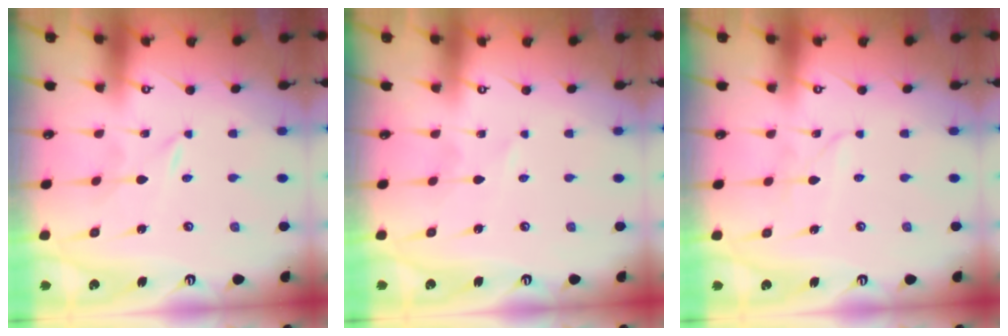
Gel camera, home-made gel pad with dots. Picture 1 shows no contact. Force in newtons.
{"total": 1.4, "press": 1.4, "slide": 0.2}
{"total": 2.1, "press": 2.1, "slide": 0.2}